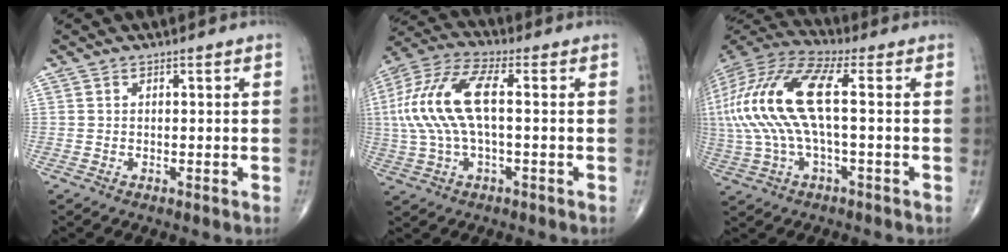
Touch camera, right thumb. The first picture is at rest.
{"total": 15.2, "force": [0.9, 6.1, 13.9], "torque": [-0.318, 0.032, 0.016]}
{"total": 19.6, "force": [1.1, 6.6, 18.4], "torque": [-0.418, 0.035, 0.014]}